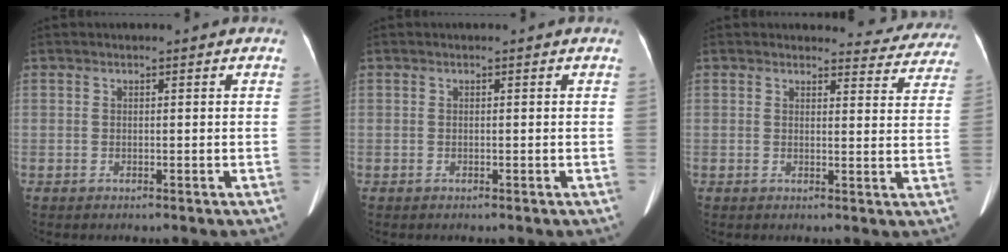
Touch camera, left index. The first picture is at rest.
{"total": 0.0}
{"total": 8.0, "force": [7.7, 2.1, -0.2], "torque": [0.028, -0.026, 0.061]}